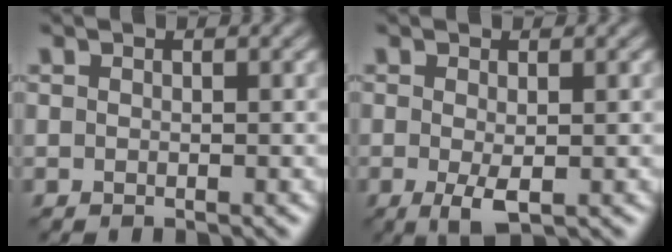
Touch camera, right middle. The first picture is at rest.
{"total": 2.4, "force": [-0.7, 0.9, 2.1], "torque": [-0.047, -0.005, -0.007]}